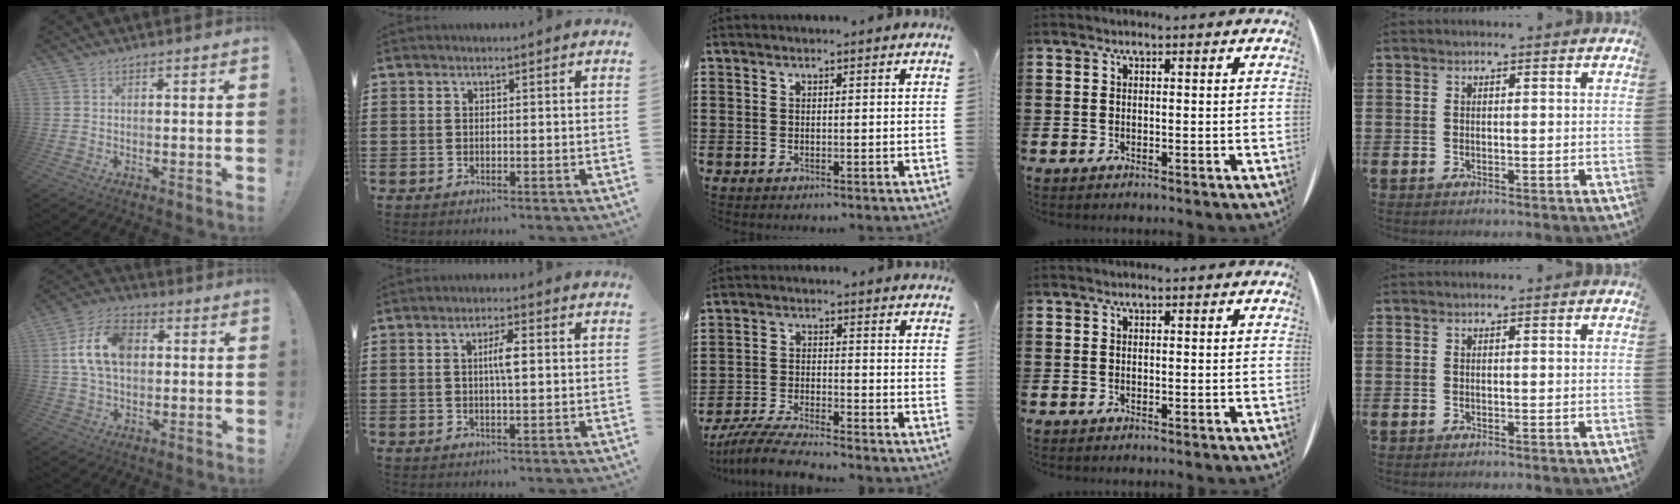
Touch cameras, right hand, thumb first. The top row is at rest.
{"thumb": {"total": 13.5, "force": [2.3, 9.1, 9.7], "torque": [-0.184, 0.012, 0.046]}, "index": {"total": 3.7, "force": [0.5, 0.8, 3.6], "torque": [-0.069, 0.003, 0.006]}, "middle": {"total": 5.6, "force": [-5.2, 0.3, 2.2], "torque": [-0.055, -0.011, -0.104]}}